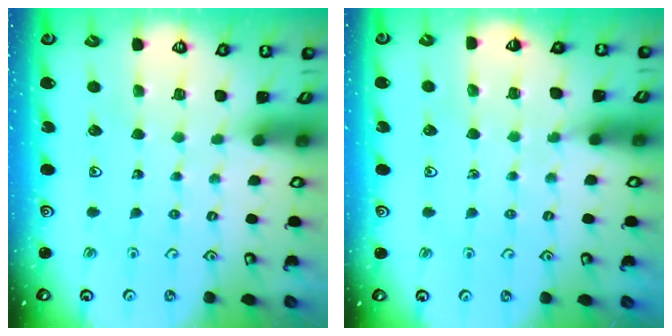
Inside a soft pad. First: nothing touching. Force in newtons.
{"total": 4.6, "press": 4.5, "slide": 0.9}